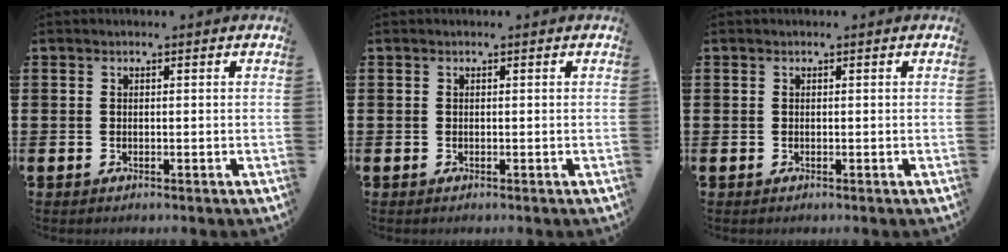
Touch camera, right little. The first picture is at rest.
{"total": 0.0}
{"total": 0.0}